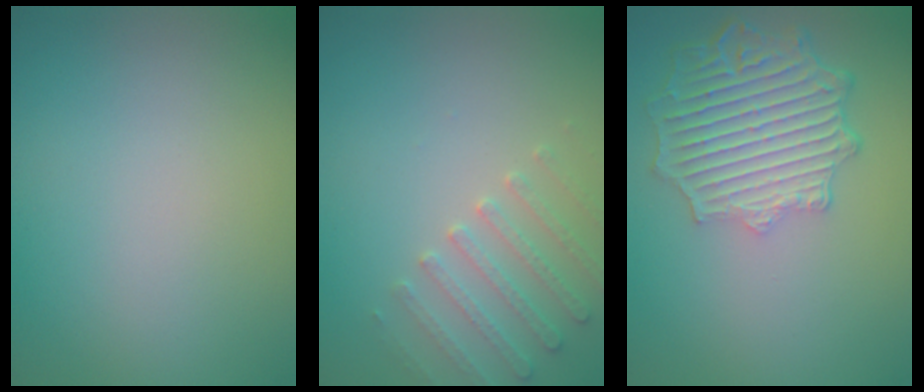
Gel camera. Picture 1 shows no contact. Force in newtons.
{"total": 2.6, "press": 2.6, "slide": 0.6}
{"total": 6.9, "press": 5.5, "slide": 4.2}